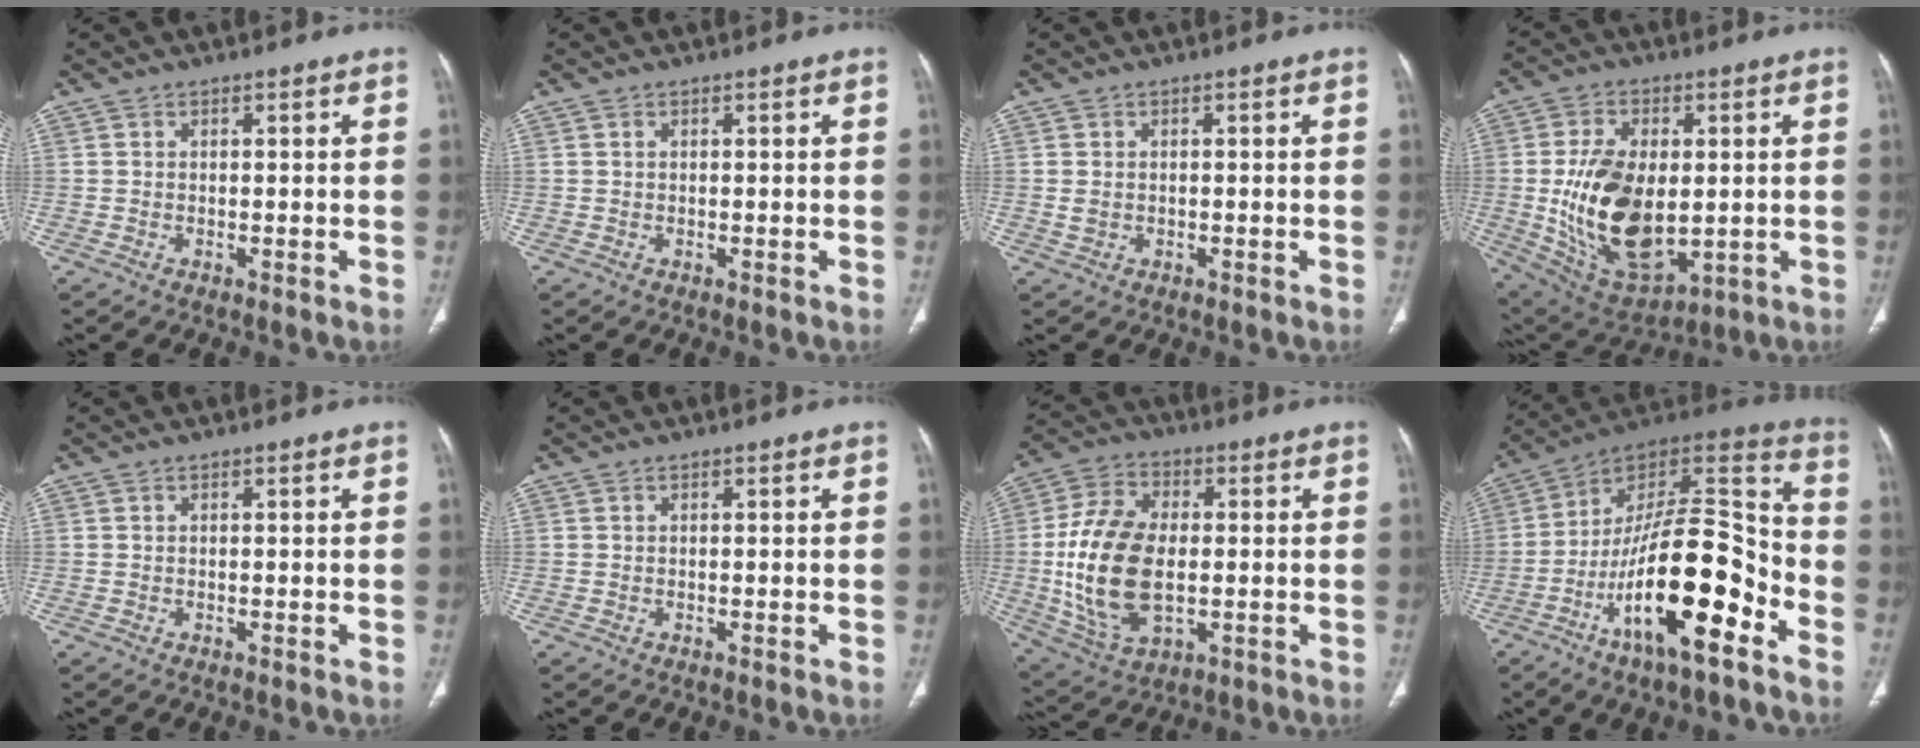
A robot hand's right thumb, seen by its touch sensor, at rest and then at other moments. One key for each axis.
{"total": 0.0}
{"total": 1.5, "fx": 0.0, "fy": 1.2, "fz": 0.9, "tx": -0.020, "ty": 0.003, "tz": 0.004}
{"total": 19.7, "fx": -0.7, "fy": 11.4, "fz": 16.0, "tx": -0.278, "ty": -0.013, "tz": 0.014}
{"total": 0.0}
{"total": 0.0}
{"total": 18.2, "fx": -1.0, "fy": 10.8, "fz": 14.6, "tx": -0.291, "ty": 0.003, "tz": -0.007}
{"total": 24.5, "fx": -10.6, "fy": 7.9, "fz": 20.6, "tx": -0.359, "ty": 0.066, "tz": -0.177}